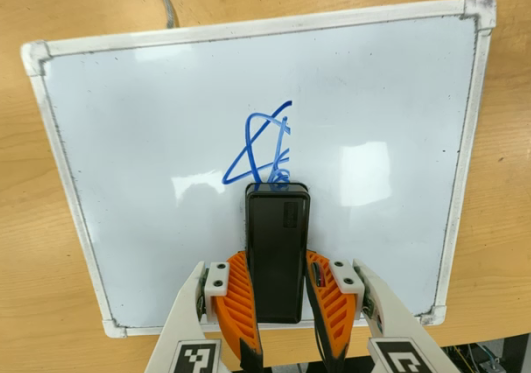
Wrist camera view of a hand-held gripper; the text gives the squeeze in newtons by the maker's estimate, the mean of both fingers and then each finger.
{"total": 7.4, "left": 5.1, "right": 9.8}